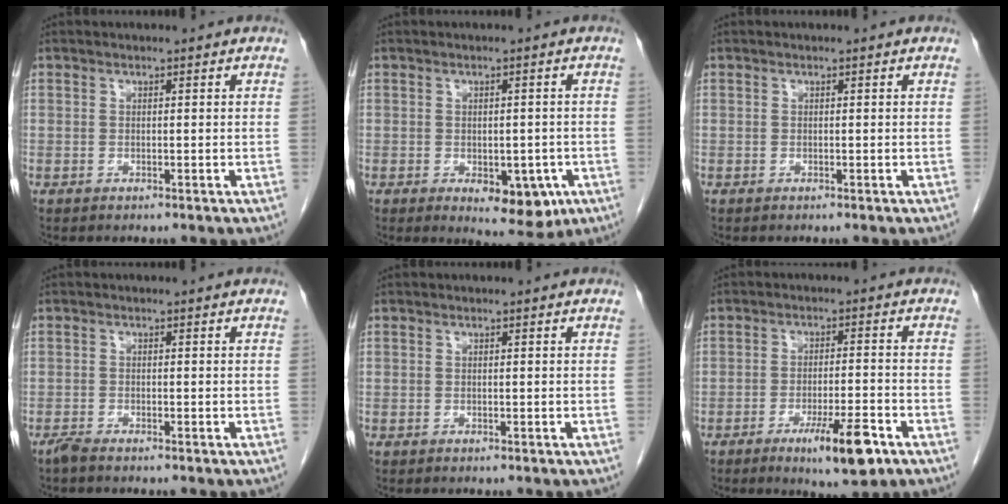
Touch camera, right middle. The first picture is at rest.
{"total": 7.2, "force": [-2.8, 3.5, 5.7], "torque": [-0.063, -0.005, -0.023]}
{"total": 0.0}
{"total": 1.3, "force": [-1.1, 0.0, 0.5], "torque": [-0.018, -0.004, -0.024]}
{"total": 0.0}
{"total": 9.0, "force": [-5.1, 1.9, 7.2], "torque": [-0.109, -0.008, -0.073]}